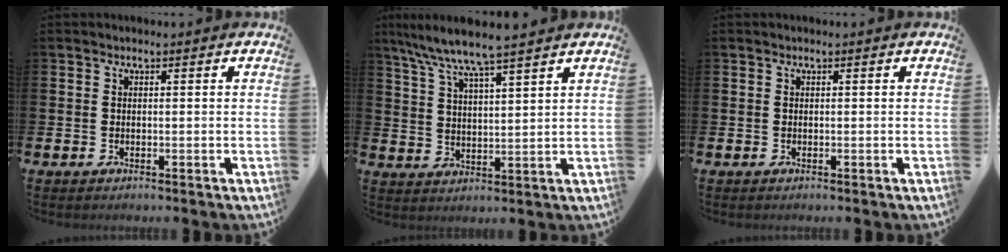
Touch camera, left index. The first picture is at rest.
{"total": 7.0, "force": [6.5, -0.2, 2.7], "torque": [-0.075, -0.032, 0.113]}
{"total": 0.0}